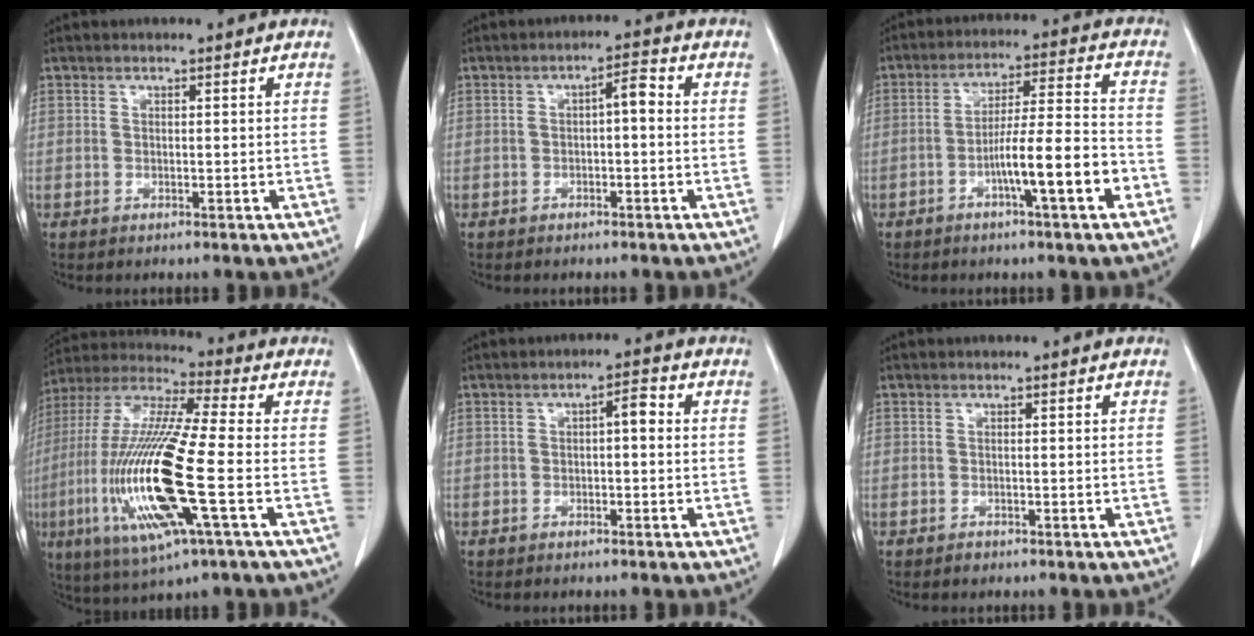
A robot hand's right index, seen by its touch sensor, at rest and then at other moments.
{"total": 3.0, "force": [-0.1, 0.9, 2.9], "torque": [-0.044, 0.015, -0.003]}
{"total": 10.6, "force": [-4.4, 0.2, 9.6], "torque": [-0.158, 0.009, -0.074]}
{"total": 20.4, "force": [-4.8, 1.7, 19.8], "torque": [-0.431, -0.022, -0.092]}
{"total": 2.7, "force": [0.1, 0.9, 2.5], "torque": [-0.037, 0.014, 0.000]}
{"total": 0.7, "force": [-0.5, 0.5, 0.1], "torque": [-0.002, 0.001, -0.009]}